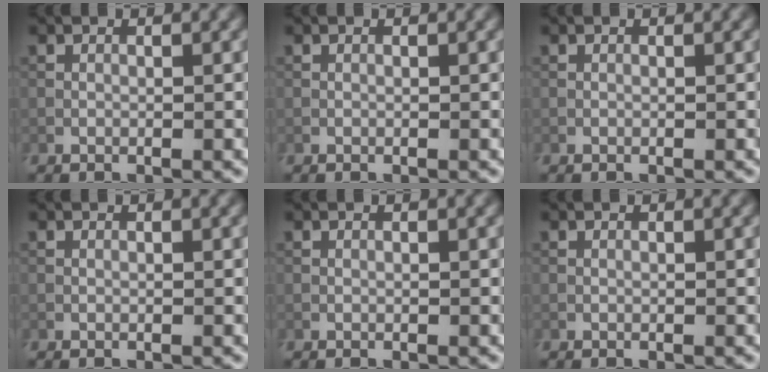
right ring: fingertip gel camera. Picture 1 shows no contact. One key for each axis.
{"total": 0.0}
{"total": 0.0}
{"total": 0.0}
{"total": 0.0}
{"total": 0.0}